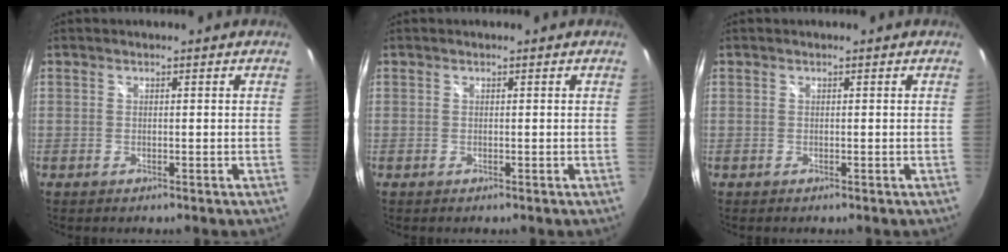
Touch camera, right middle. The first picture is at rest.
{"total": 0.0}
{"total": 0.0}